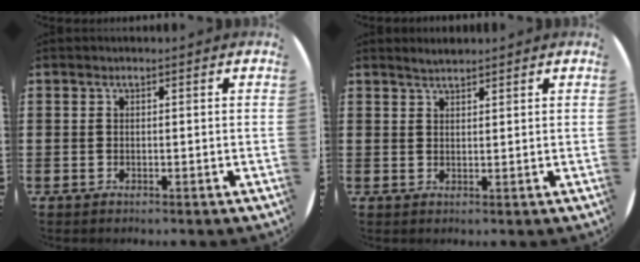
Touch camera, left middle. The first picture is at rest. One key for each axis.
{"total": 1.7, "fx": 1.6, "fy": 0.2, "fz": 0.3, "tx": -0.007, "ty": 0.003, "tz": 0.030}